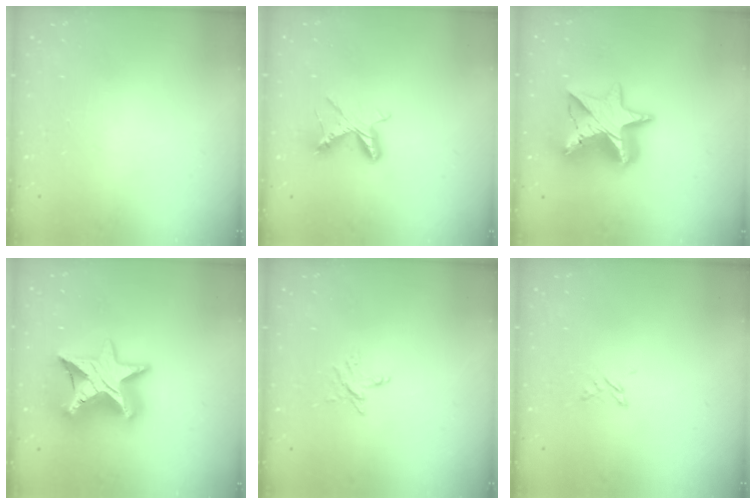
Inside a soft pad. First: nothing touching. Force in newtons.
{"total": 7.2, "press": 7.2, "slide": 0.7}
{"total": 18.3, "press": 18.2, "slide": 1.3}
{"total": 16.8, "press": 16.8, "slide": 1.1}
{"total": 3.4, "press": 3.4, "slide": 0.3}
{"total": 1.7, "press": 1.7, "slide": 0.3}